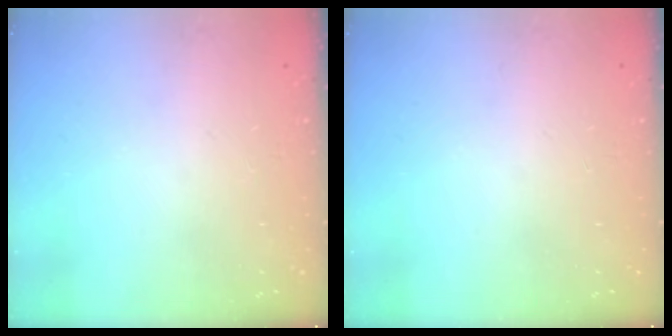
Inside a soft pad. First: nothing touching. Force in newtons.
{"total": 0.0}